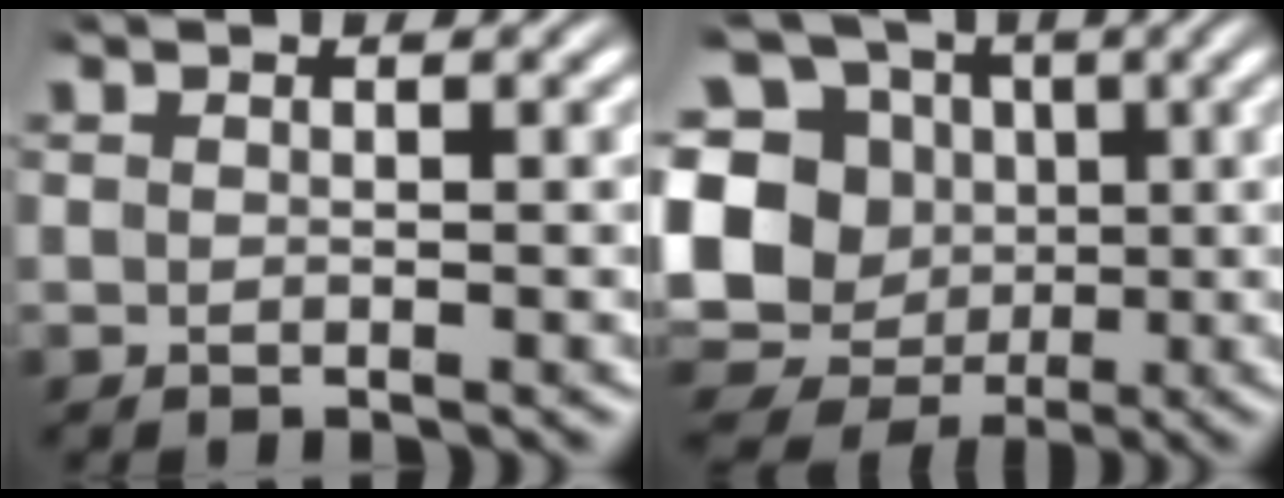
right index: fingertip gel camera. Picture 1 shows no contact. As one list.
[{"total": 16.6, "force": [-0.1, 14.5, 8.1], "torque": [-0.163, -0.042, -0.005]}]